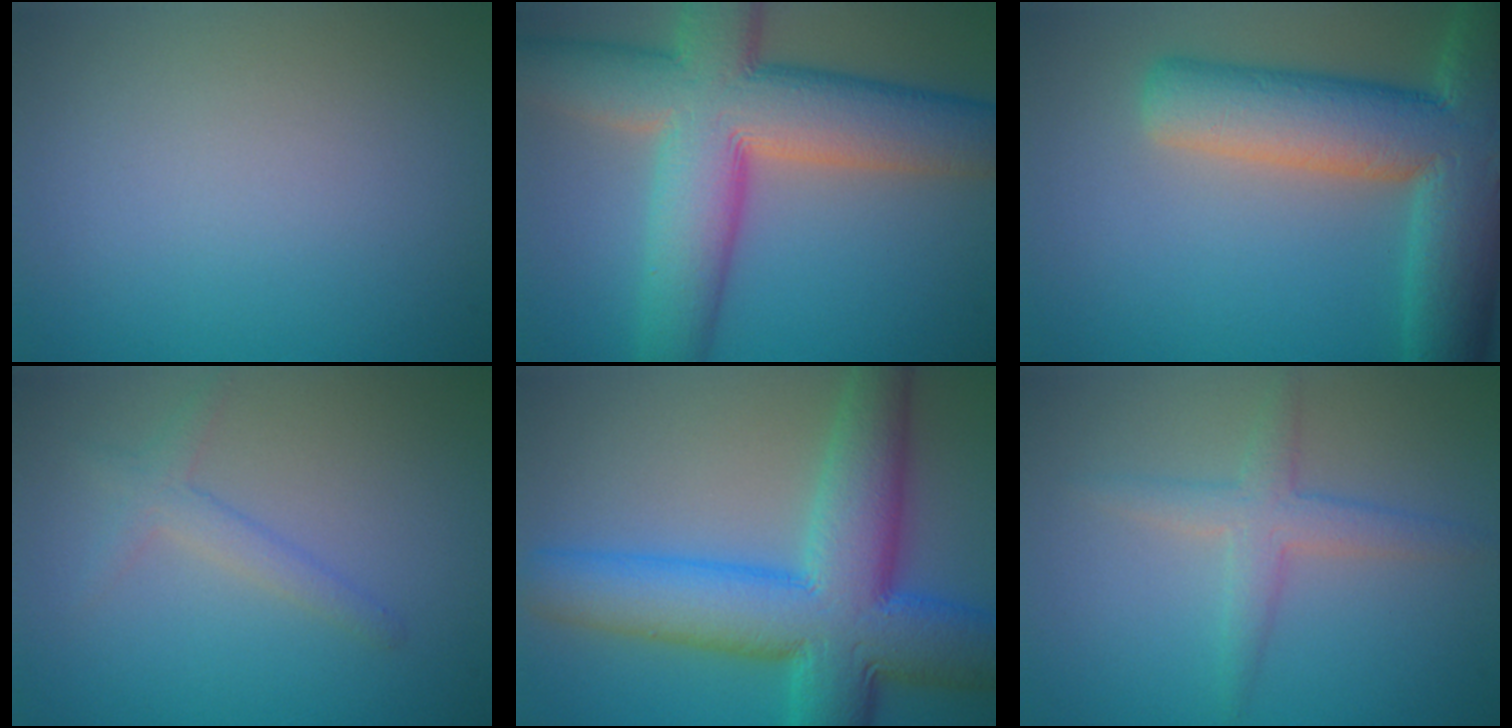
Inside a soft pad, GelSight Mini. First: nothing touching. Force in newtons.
{"total": 12.7, "press": 12.7, "slide": 0.7}
{"total": 11.9, "press": 11.8, "slide": 0.9}
{"total": 1.9, "press": 1.9, "slide": 0.1}
{"total": 12.2, "press": 12.2, "slide": 0.2}
{"total": 2.7, "press": 2.7, "slide": 0.1}